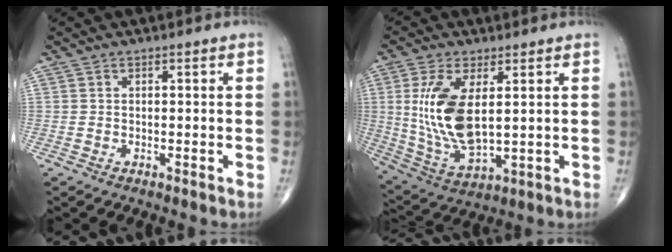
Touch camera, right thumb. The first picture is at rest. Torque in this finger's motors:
{"motor_torque": [0.08, 0.66, 1.31, 0.42, 0.17]}